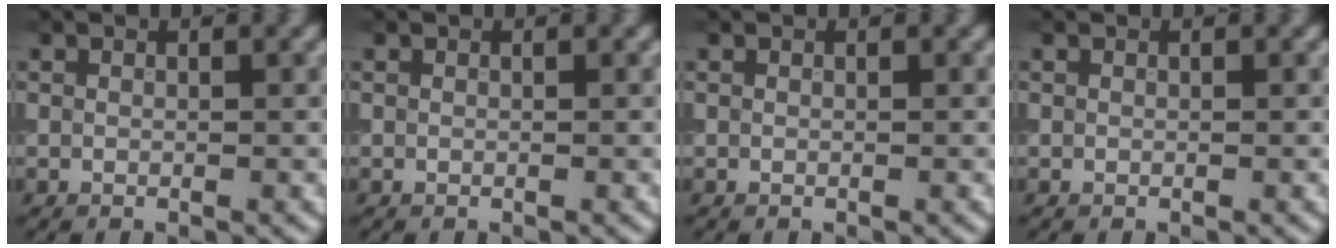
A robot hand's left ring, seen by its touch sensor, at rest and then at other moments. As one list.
[{"total": 0.0}, {"total": 0.0}, {"total": 0.0}]